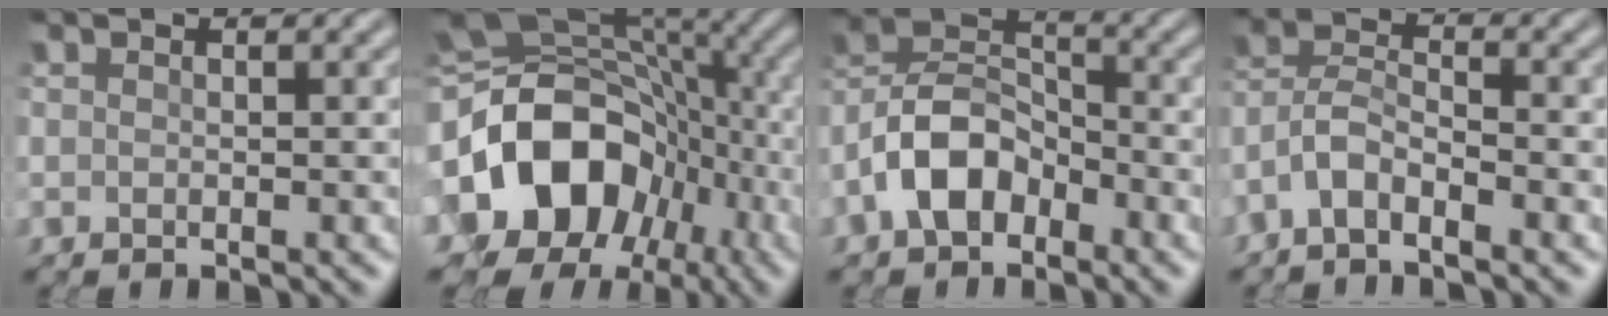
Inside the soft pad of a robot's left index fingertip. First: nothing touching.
{"total": 16.6, "force": [-3.4, 12.8, 10.1], "torque": [-0.204, -0.018, -0.039]}
{"total": 6.2, "force": [-3.3, 3.7, 3.7], "torque": [-0.076, 0.013, -0.073]}
{"total": 3.3, "force": [-2.4, 0.9, 2.1], "torque": [-0.047, 0.013, -0.056]}